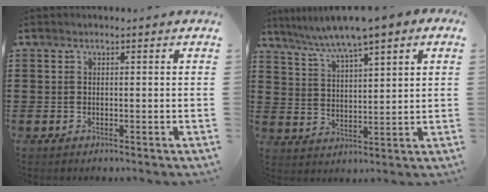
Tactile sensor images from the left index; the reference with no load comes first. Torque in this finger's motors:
{"motor_torque": [1.66, -0.48, 0.51, 0.21]}